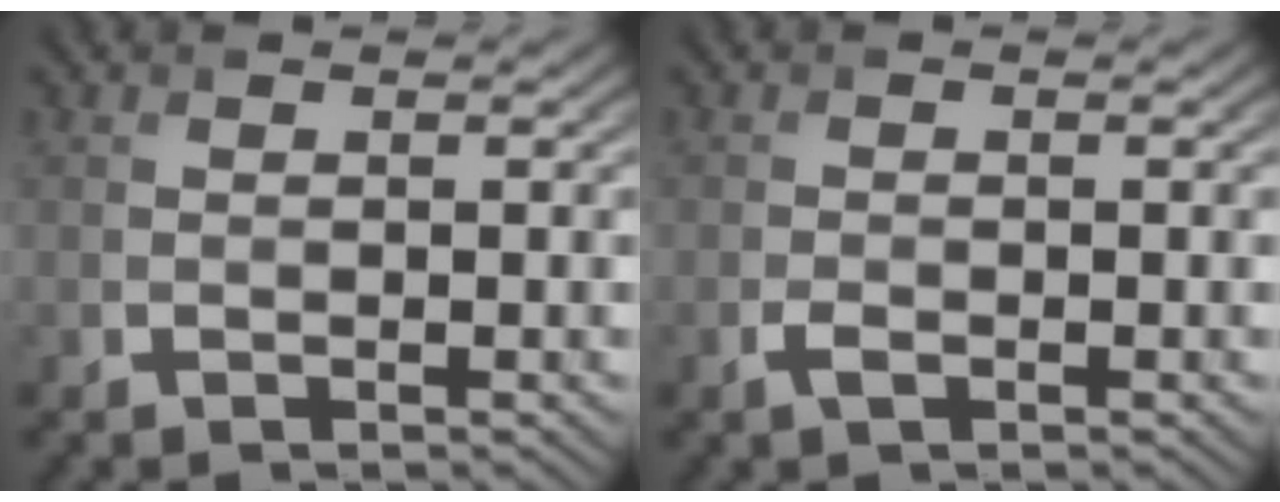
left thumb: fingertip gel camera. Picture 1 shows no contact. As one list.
[{"total": 1.3, "force": [-0.7, 0.5, 1.0], "torque": [-0.023, -0.002, -0.013]}]